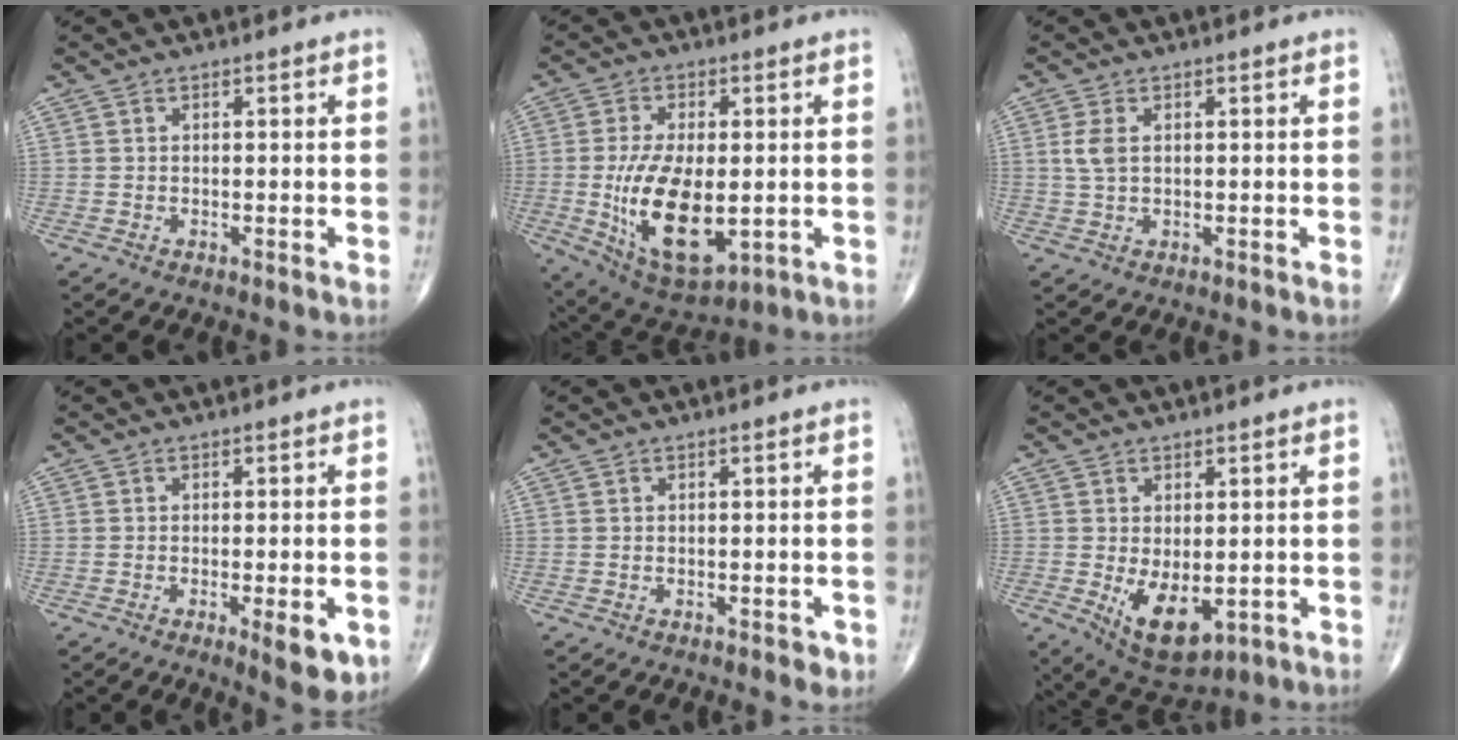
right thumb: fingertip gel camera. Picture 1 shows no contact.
{"total": 16.4, "force": [-2.1, 8.1, 14.1], "torque": [-0.250, -0.017, -0.016]}
{"total": 3.2, "force": [0.7, 1.8, 2.6], "torque": [-0.064, 0.001, 0.016]}
{"total": 6.1, "force": [-2.1, 1.8, 5.5], "torque": [-0.065, -0.007, -0.023]}
{"total": 1.3, "force": [-0.6, 0.7, 0.9], "torque": [-0.008, 0.001, -0.007]}
{"total": 9.0, "force": [-1.6, 4.8, 7.4], "torque": [-0.107, -0.015, -0.006]}